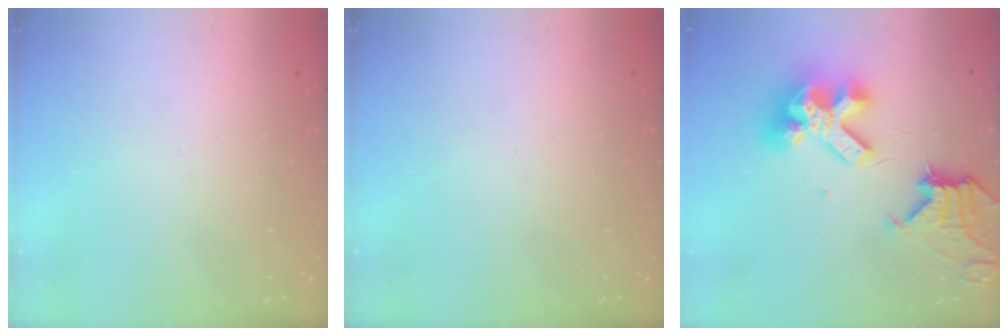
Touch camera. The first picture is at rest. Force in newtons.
{"total": 0.0}
{"total": 17.9, "press": 17.8, "slide": 2.2}